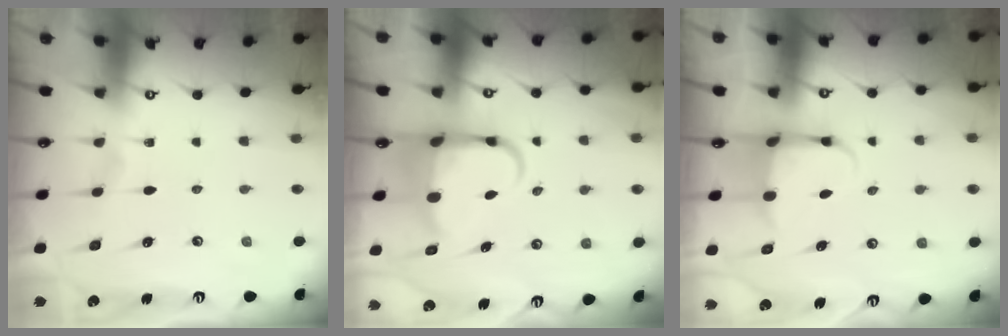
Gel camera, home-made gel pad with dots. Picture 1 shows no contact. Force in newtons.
{"total": 6.3, "press": 6.1, "slide": 1.6}
{"total": 3.9, "press": 3.8, "slide": 1.1}